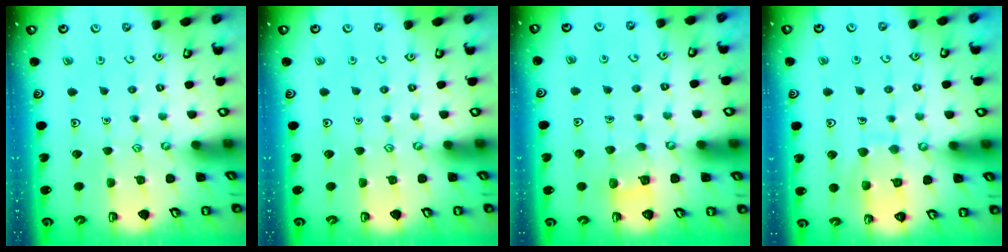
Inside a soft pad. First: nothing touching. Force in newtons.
{"total": 0.0}
{"total": 3.8, "press": 3.8, "slide": 0.3}
{"total": 9.3, "press": 9.3, "slide": 0.8}